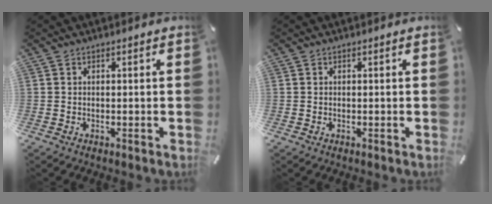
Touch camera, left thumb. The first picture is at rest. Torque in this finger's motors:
{"motor_torque": [0.01, 0.00, 0.05, 0.03, 0.00]}